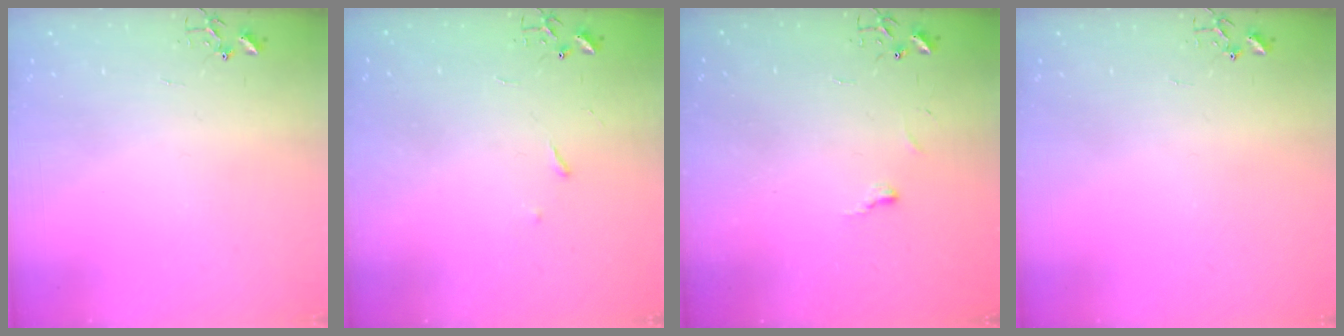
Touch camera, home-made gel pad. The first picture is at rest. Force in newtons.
{"total": 2.9, "press": 2.8, "slide": 0.5}
{"total": 3.8, "press": 3.8, "slide": 0.5}
{"total": 0.0}